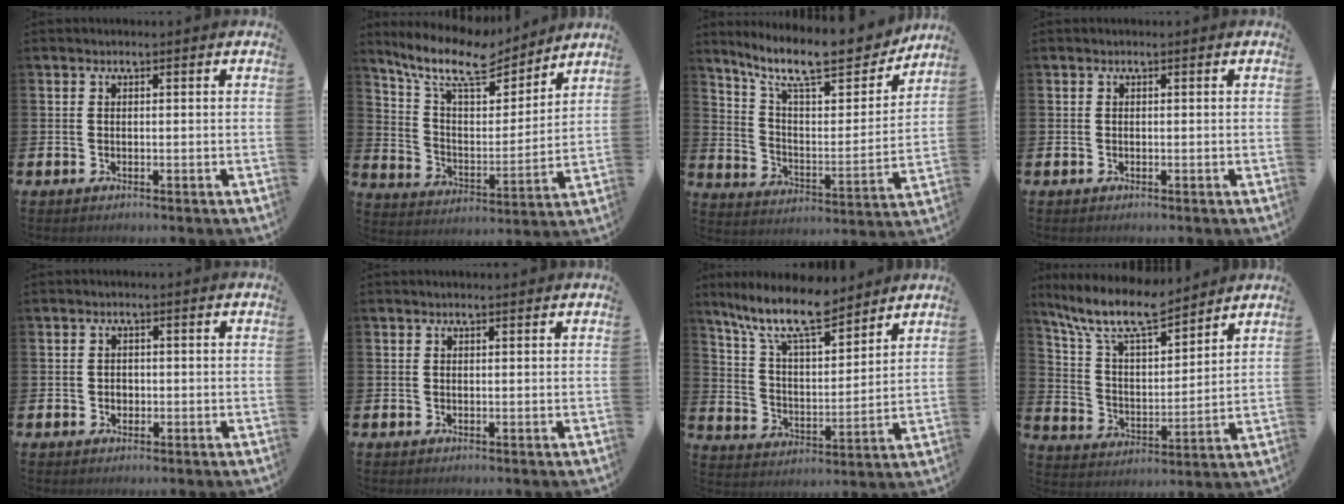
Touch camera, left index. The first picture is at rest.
{"total": 11.2, "force": [9.4, 3.5, 5.0], "torque": [-0.128, -0.055, 0.160]}
{"total": 12.6, "force": [10.8, 2.7, 5.8], "torque": [-0.130, -0.072, 0.186]}
{"total": 0.0}
{"total": 1.2, "force": [-0.1, 1.1, 0.5], "torque": [-0.002, 0.005, -0.006]}
{"total": 0.6, "force": [0.6, 0.0, 0.2], "torque": [-0.001, -0.001, 0.010]}
{"total": 11.9, "force": [10.0, 2.8, 5.9], "torque": [-0.136, -0.049, 0.176]}
{"total": 11.1, "force": [9.5, 2.6, 5.1], "torque": [-0.140, -0.044, 0.170]}